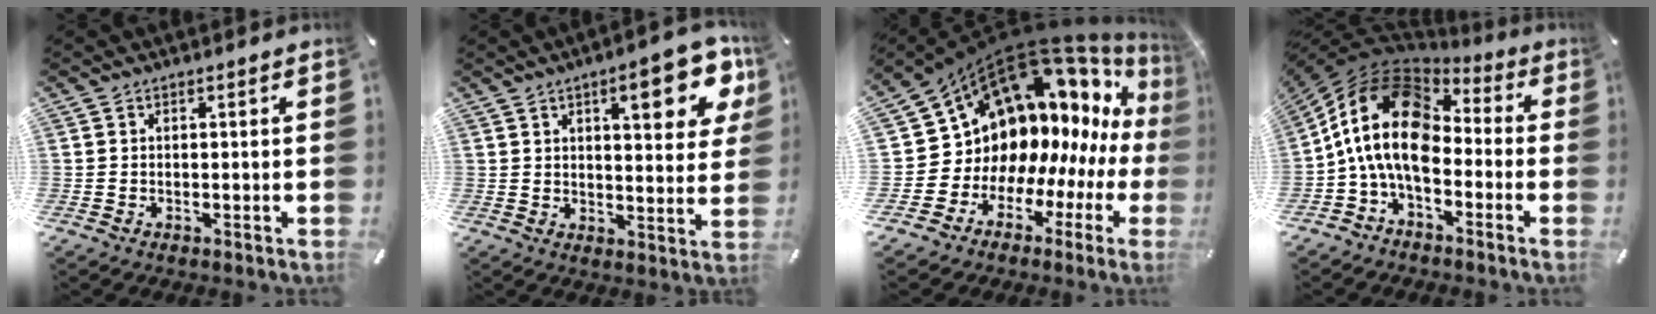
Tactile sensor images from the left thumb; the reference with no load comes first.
{"total": 14.0, "force": [7.0, 5.1, 11.0], "torque": [-0.139, -0.028, 0.106]}
{"total": 17.0, "force": [8.0, 12.0, 9.0], "torque": [-0.117, -0.114, 0.172]}
{"total": 18.2, "force": [-2.4, 11.8, 13.6], "torque": [-0.295, 0.023, -0.048]}